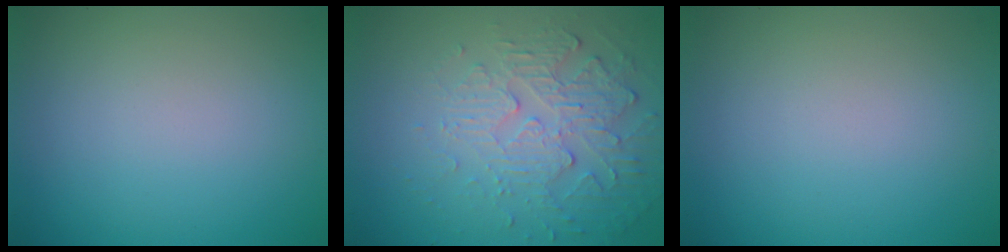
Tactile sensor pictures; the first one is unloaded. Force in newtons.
{"total": 4.9, "press": 3.3, "slide": 3.6}
{"total": 0.0}